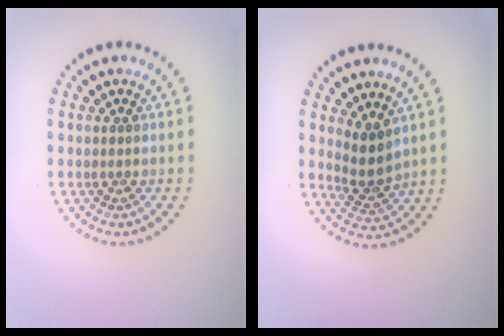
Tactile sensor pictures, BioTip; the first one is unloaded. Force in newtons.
{"total": 2.5, "press": 1.9, "slide": 1.7}